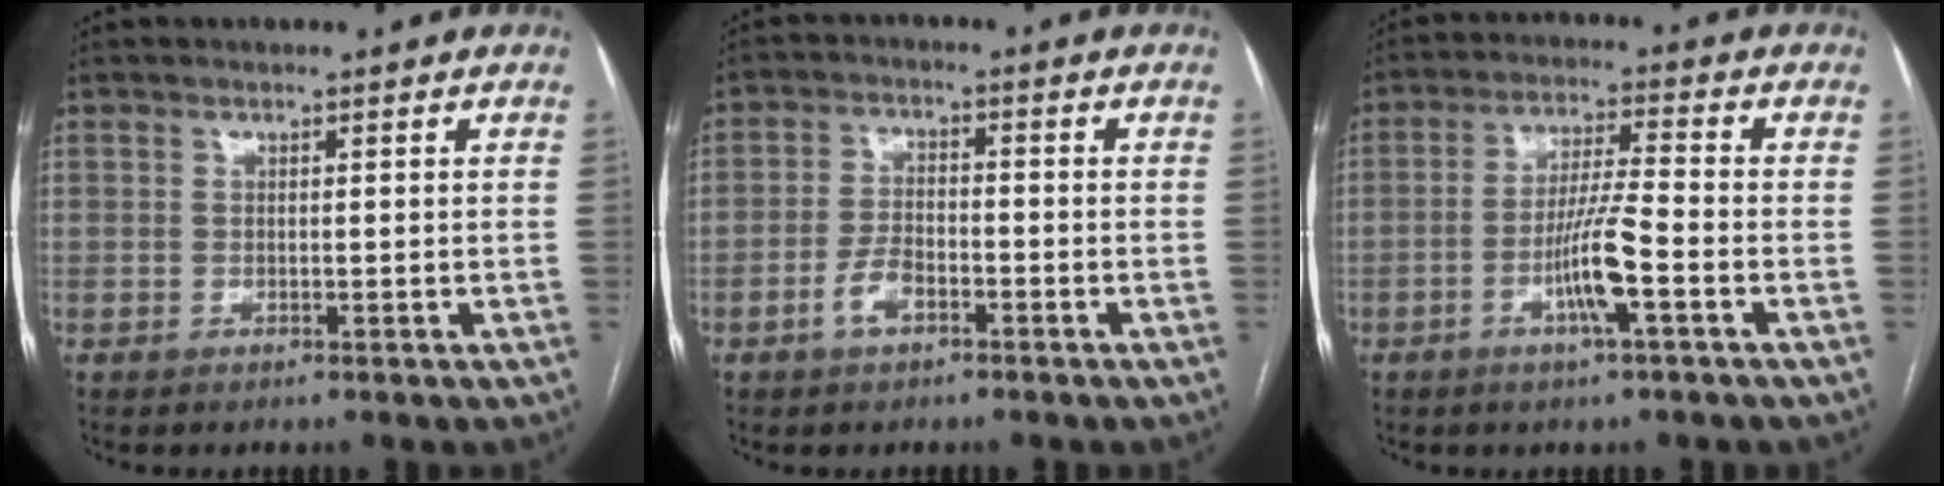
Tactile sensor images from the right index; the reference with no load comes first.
{"total": 4.3, "force": [-2.4, 2.1, 2.9], "torque": [-0.061, 0.005, -0.045]}
{"total": 7.8, "force": [-2.9, 0.0, 7.2], "torque": [-0.141, -0.001, -0.055]}